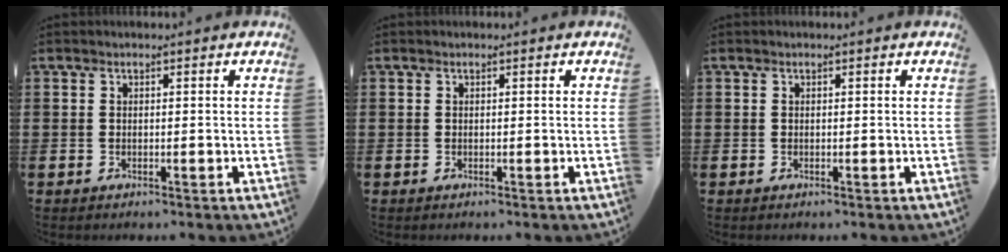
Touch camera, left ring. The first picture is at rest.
{"total": 0.0}
{"total": 0.0}